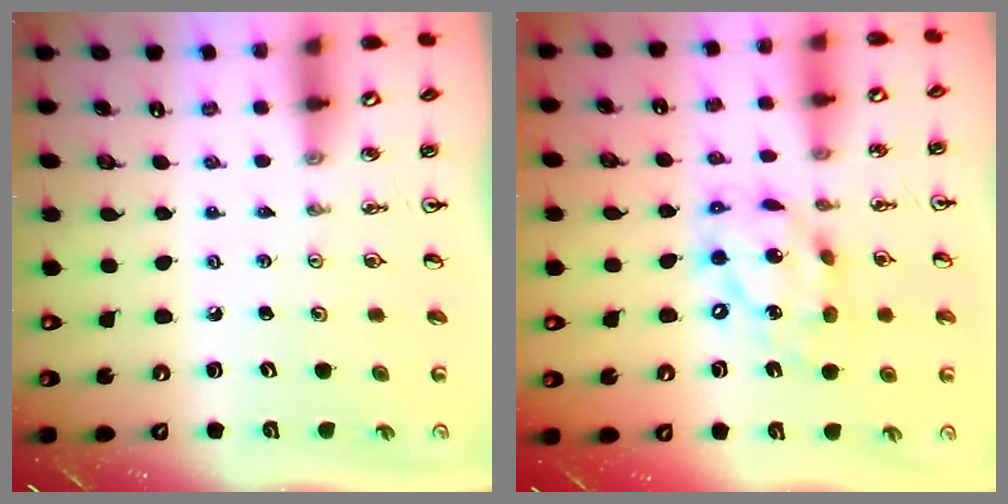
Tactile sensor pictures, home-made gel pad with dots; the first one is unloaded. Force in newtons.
{"total": 14.7, "press": 14.7, "slide": 1.2}